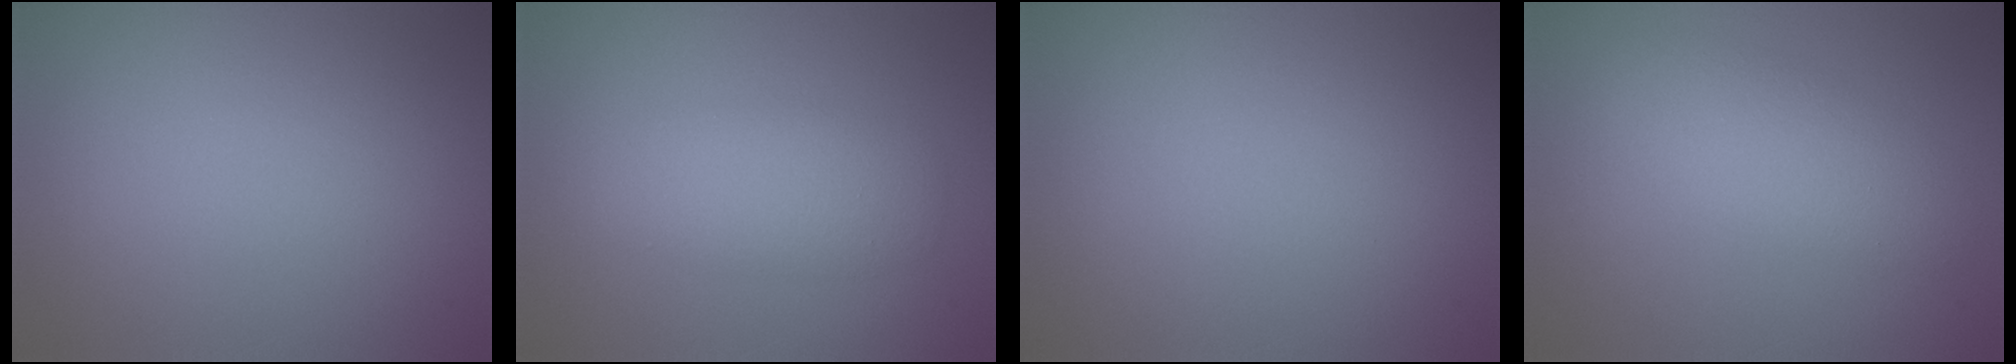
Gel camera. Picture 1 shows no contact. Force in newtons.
{"total": 2.3, "press": 2.3, "slide": 0.2}
{"total": 0.0}
{"total": 3.4, "press": 3.4, "slide": 0.2}